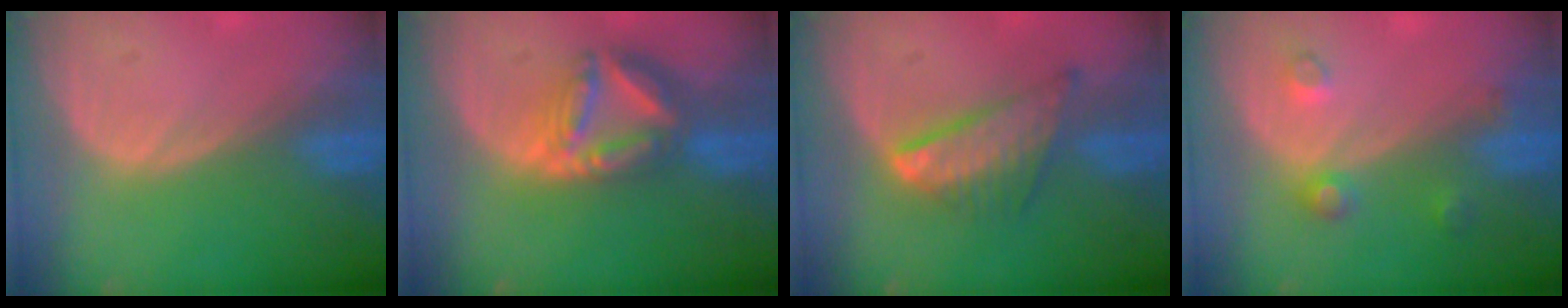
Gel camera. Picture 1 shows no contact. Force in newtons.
{"total": 8.2, "press": 7.1, "slide": 4.1}
{"total": 7.6, "press": 6.6, "slide": 3.7}
{"total": 3.4, "press": 3.3, "slide": 0.9}